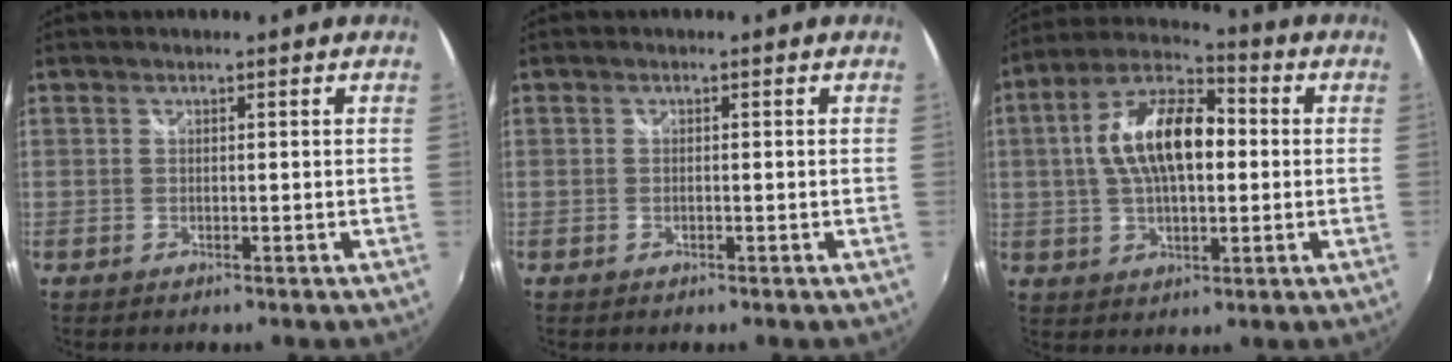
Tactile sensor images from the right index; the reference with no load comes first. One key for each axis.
{"total": 0.5, "fx": -0.3, "fy": 0.3, "fz": 0.4, "tx": -0.009, "ty": -0.001, "tz": -0.005}
{"total": 14.8, "fx": 1.0, "fy": 7.1, "fz": 12.9, "tx": -0.241, "ty": 0.022, "tz": 0.009}